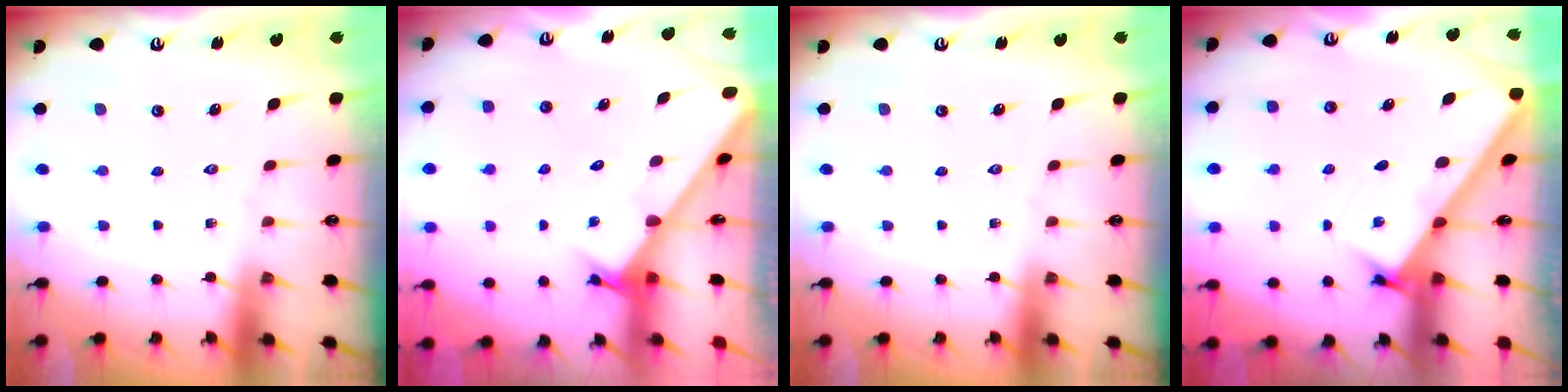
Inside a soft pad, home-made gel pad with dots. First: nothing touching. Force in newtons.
{"total": 2.2, "press": 2.2, "slide": 0.1}
{"total": 0.0}
{"total": 3.1, "press": 3.1, "slide": 0.4}